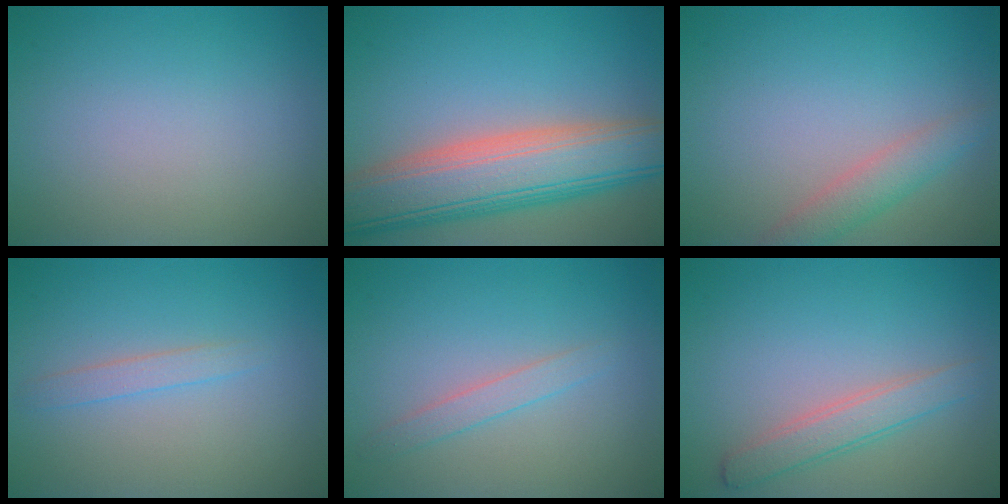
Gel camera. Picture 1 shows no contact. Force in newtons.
{"total": 10.0, "press": 10.0, "slide": 0.7}
{"total": 2.5, "press": 2.5, "slide": 0.2}
{"total": 1.3, "press": 1.3, "slide": 0.0}
{"total": 1.5, "press": 1.5, "slide": 0.1}
{"total": 2.6, "press": 2.6, "slide": 0.1}